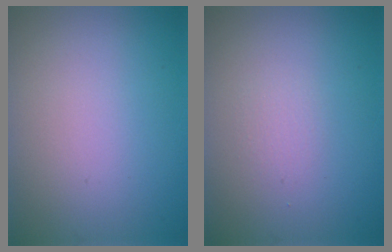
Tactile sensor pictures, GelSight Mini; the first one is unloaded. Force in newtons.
{"total": 0.7, "press": 0.7, "slide": 0.1}